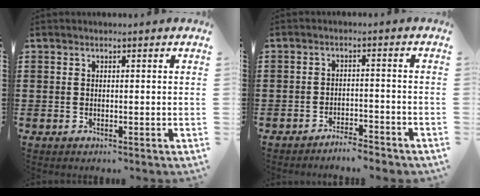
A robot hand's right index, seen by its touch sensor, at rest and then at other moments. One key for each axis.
{"total": 3.0, "fx": -3.0, "fy": 0.2, "fz": 0.3, "tx": -0.010, "ty": 0.002, "tz": -0.062}